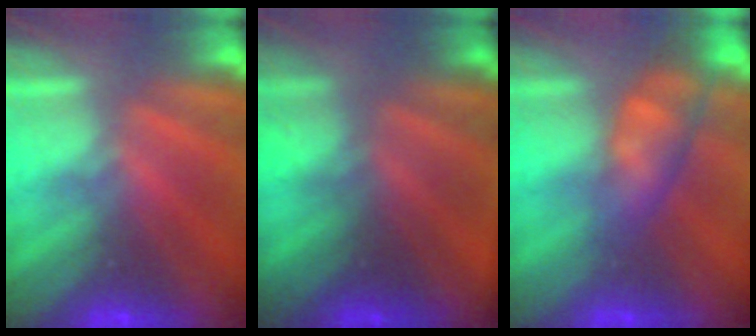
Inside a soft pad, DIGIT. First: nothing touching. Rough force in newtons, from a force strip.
{"total": 6.4}
{"total": 4.6}